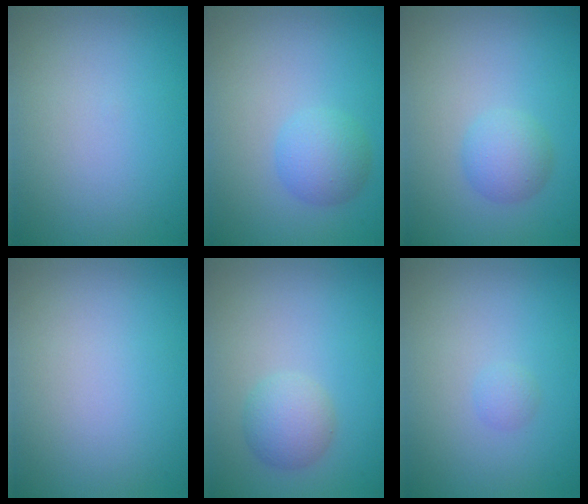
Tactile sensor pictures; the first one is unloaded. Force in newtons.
{"total": 2.8, "press": 2.8, "slide": 0.1}
{"total": 2.4, "press": 2.4, "slide": 0.1}
{"total": 0.0}
{"total": 2.7, "press": 2.7, "slide": 0.1}
{"total": 0.8, "press": 0.8, "slide": 0.1}